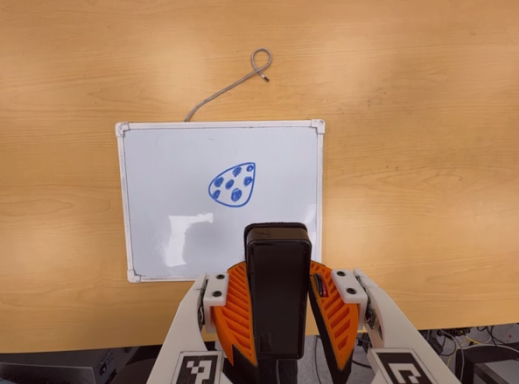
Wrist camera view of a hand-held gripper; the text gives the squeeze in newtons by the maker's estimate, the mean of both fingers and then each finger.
{"total": 8.8, "left": 7.2, "right": 10.3}